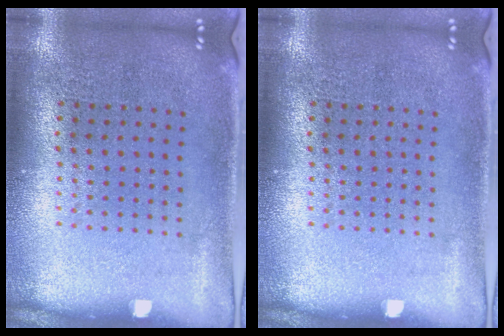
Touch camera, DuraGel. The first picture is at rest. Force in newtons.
{"total": 0.0}